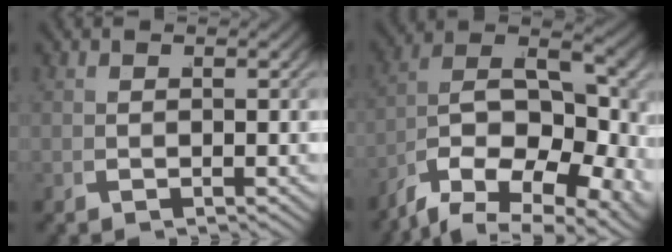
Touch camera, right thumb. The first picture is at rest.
{"total": 17.9, "force": [-1.6, 12.9, 12.3], "torque": [-0.242, -0.041, -0.030]}